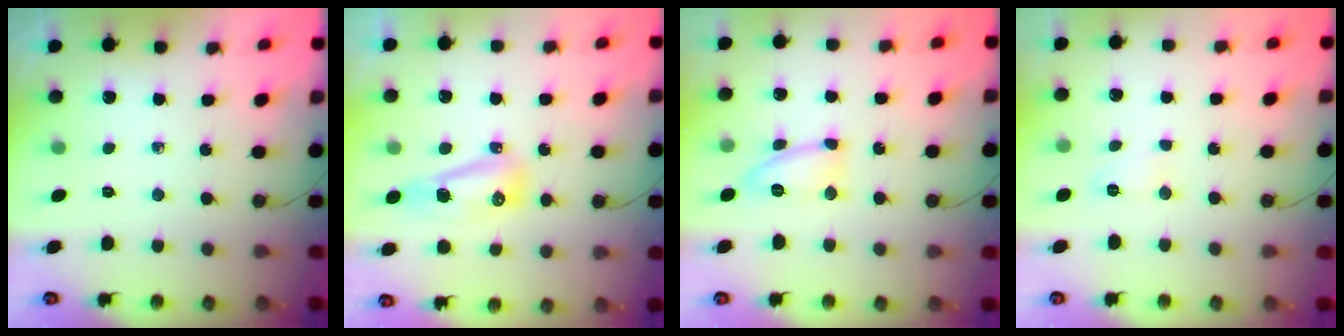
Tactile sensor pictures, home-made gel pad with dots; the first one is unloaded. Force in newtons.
{"total": 11.2, "press": 9.6, "slide": 5.7}
{"total": 10.3, "press": 10.3, "slide": 0.5}
{"total": 4.7, "press": 4.7, "slide": 0.5}